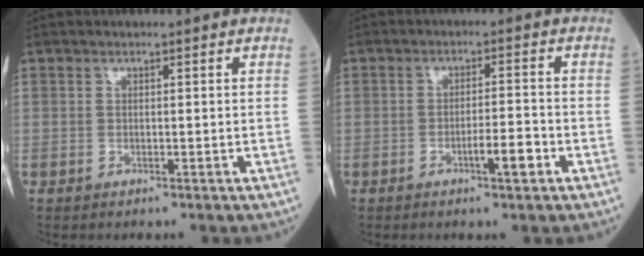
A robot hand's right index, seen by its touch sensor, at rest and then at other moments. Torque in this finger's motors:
{"motor_torque": [0.40, -0.26, 0.08, 0.07]}